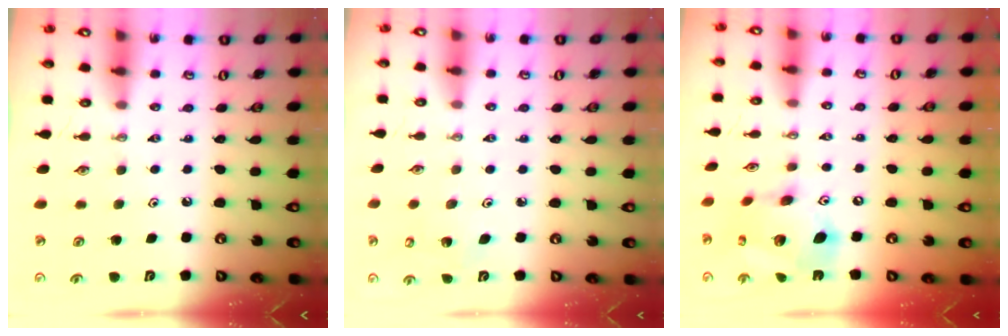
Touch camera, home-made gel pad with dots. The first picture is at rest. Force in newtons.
{"total": 3.4, "press": 3.4, "slide": 0.5}
{"total": 17.0, "press": 17.0, "slide": 1.6}